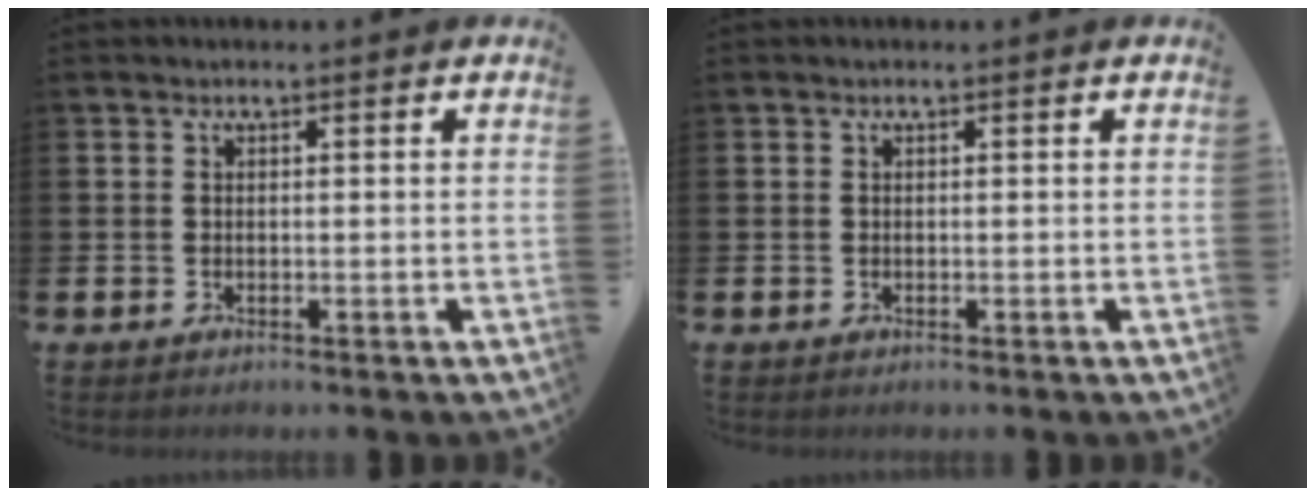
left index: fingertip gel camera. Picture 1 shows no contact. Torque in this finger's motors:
{"motor_torque": [0.00, 0.00, 0.00, 0.00]}